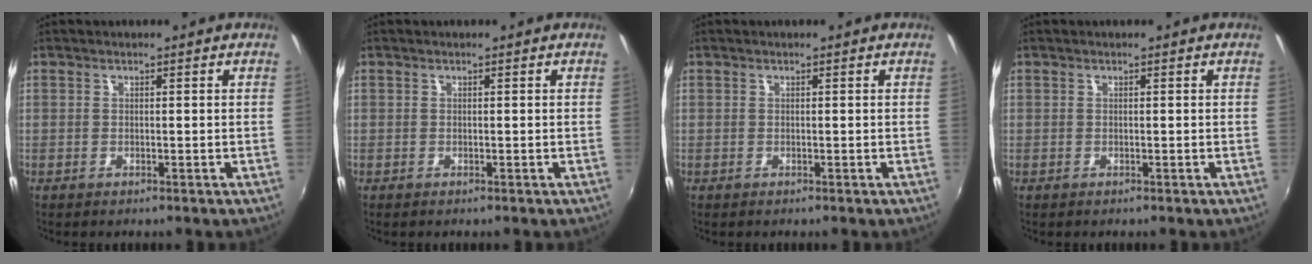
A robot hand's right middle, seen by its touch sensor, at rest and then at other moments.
{"total": 0.0}
{"total": 0.0}
{"total": 0.0}